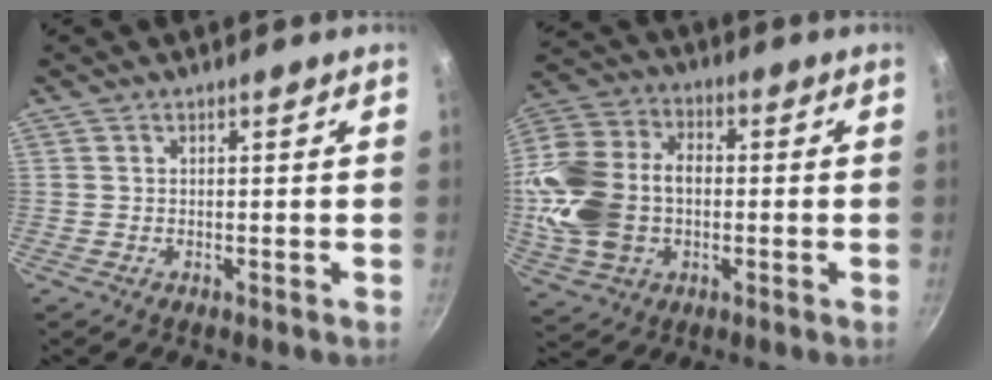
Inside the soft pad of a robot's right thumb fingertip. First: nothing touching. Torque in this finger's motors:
{"motor_torque": [2.73, 2.28, 1.67, -0.78, 0.30]}